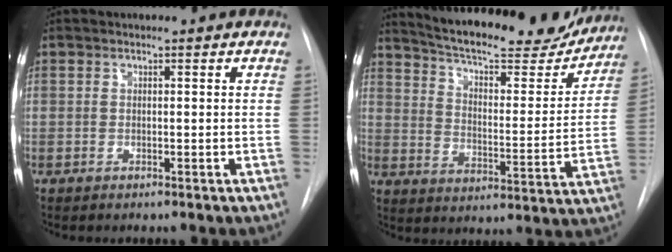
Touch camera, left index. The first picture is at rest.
{"total": 23.4, "force": [20.9, 5.0, 9.2], "torque": [-0.149, -0.023, 0.285]}